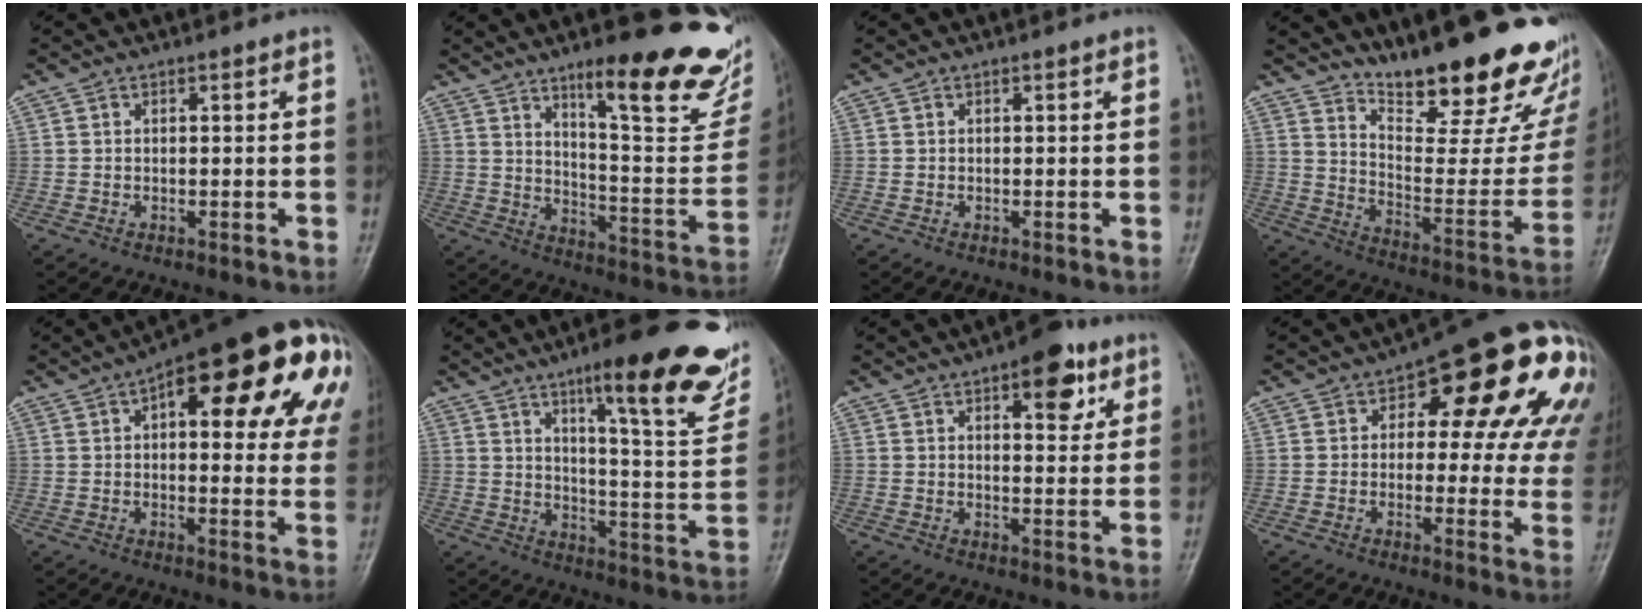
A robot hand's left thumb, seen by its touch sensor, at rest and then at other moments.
{"total": 23.8, "force": [15.7, 5.7, 16.9], "torque": [-0.189, -0.092, 0.226]}
{"total": 0.0}
{"total": 27.1, "force": [20.0, 7.6, 16.7], "torque": [-0.209, -0.128, 0.286]}
{"total": 26.1, "force": [9.5, 9.5, 22.4], "torque": [-0.239, 0.017, 0.116]}
{"total": 24.2, "force": [14.2, 5.5, 18.9], "torque": [-0.219, -0.056, 0.203]}
{"total": 9.5, "force": [4.8, 4.2, 7.0], "torque": [-0.064, -0.018, 0.061]}
{"total": 23.5, "force": [8.1, 10.5, 19.4], "torque": [-0.186, 0.011, 0.099]}